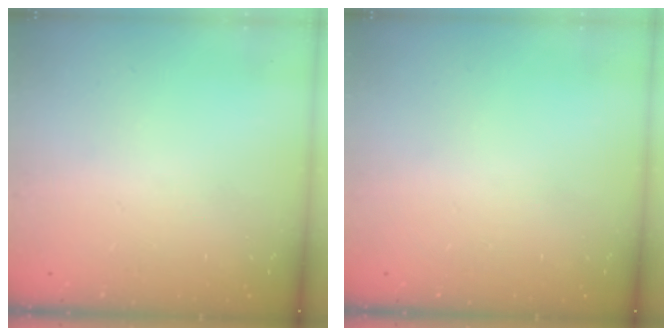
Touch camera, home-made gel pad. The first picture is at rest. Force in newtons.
{"total": 0.0}